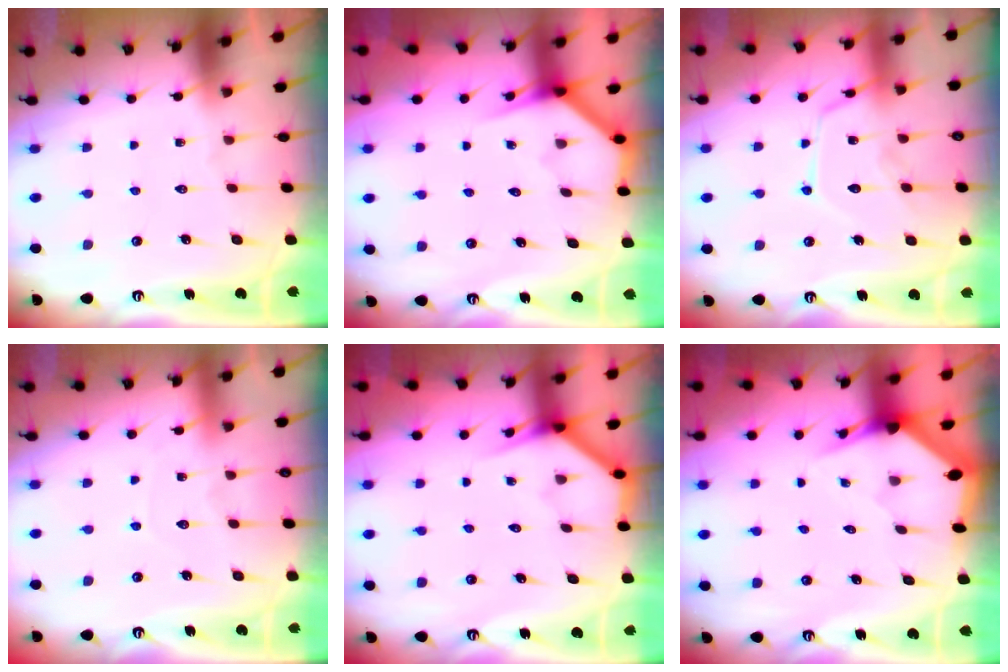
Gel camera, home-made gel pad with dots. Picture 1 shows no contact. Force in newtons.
{"total": 3.8, "press": 3.8, "slide": 0.2}
{"total": 13.1, "press": 13.0, "slide": 1.0}
{"total": 4.8, "press": 4.8, "slide": 0.6}
{"total": 3.9, "press": 3.9, "slide": 0.4}
{"total": 3.3, "press": 3.3, "slide": 0.2}